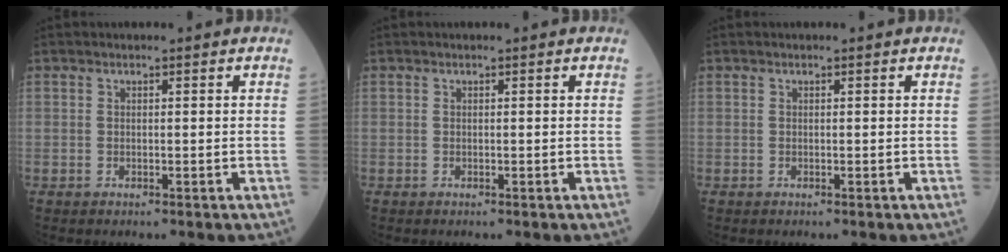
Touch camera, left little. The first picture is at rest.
{"total": 0.0}
{"total": 0.0}